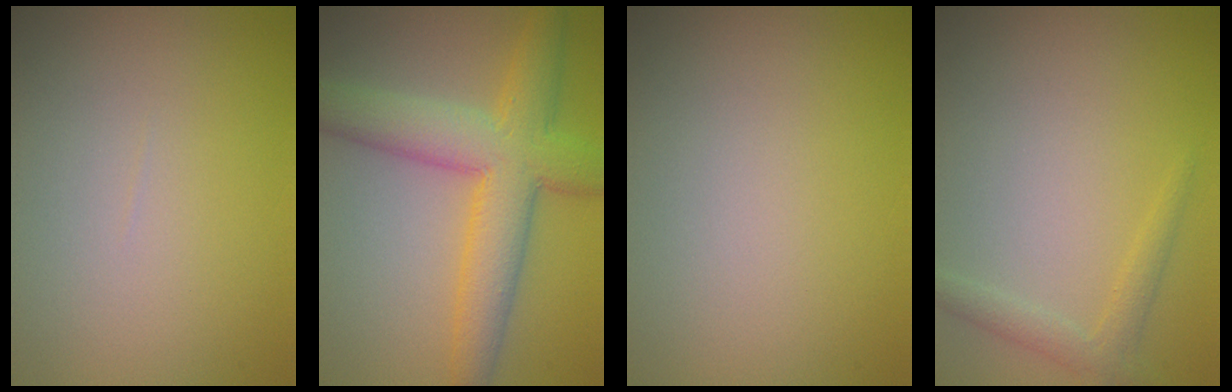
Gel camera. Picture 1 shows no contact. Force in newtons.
{"total": 7.7, "press": 7.7, "slide": 0.2}
{"total": 0.0}
{"total": 1.8, "press": 1.7, "slide": 0.1}